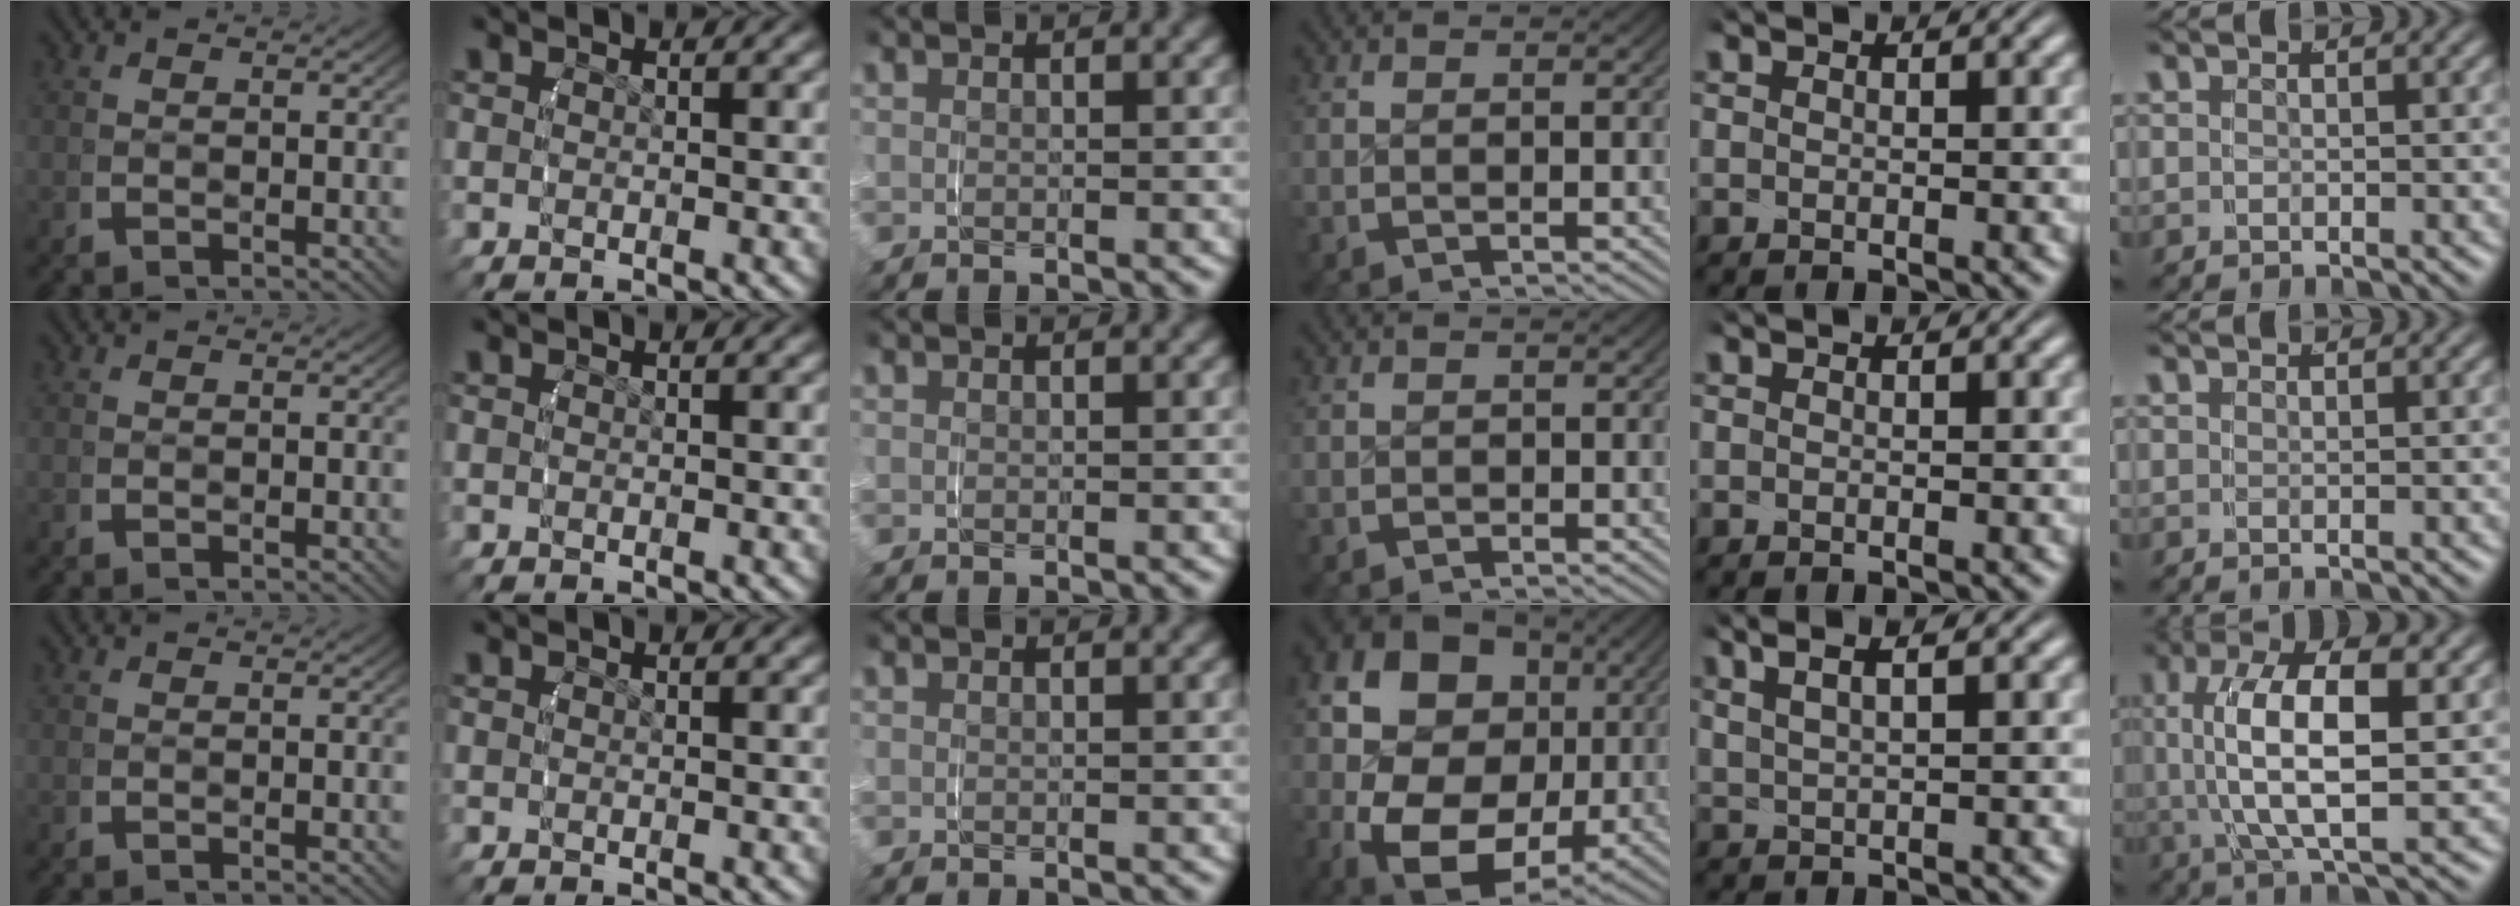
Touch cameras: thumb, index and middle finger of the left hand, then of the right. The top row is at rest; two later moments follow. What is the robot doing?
{"motion": "grasp_and_lifting", "object": "towel"}